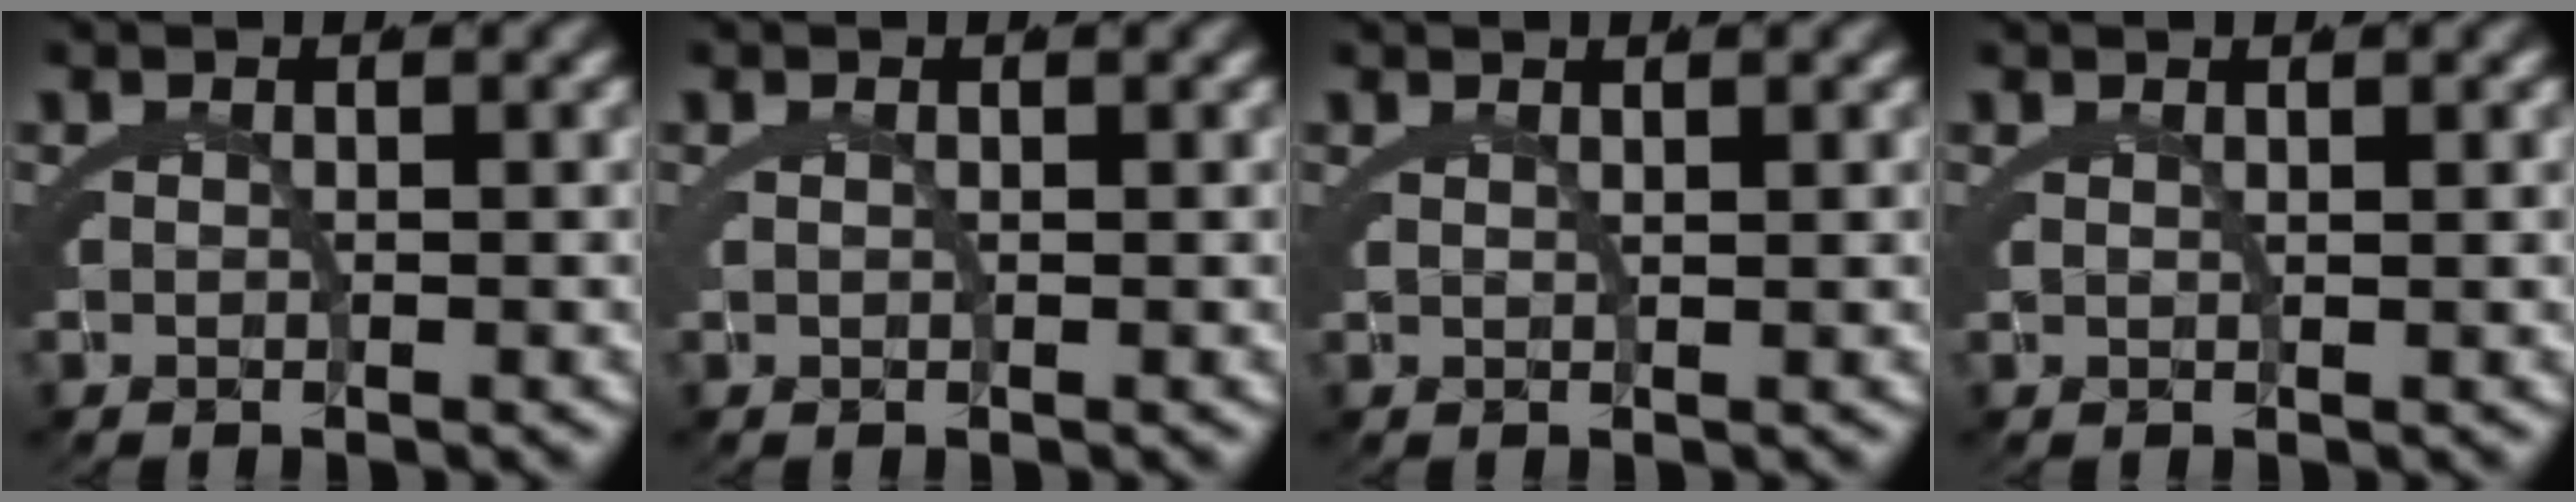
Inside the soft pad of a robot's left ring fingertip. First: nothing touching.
{"total": 0.8, "force": [0.5, -0.5, 0.3], "torque": [-0.007, 0.000, 0.010]}
{"total": 1.6, "force": [1.2, -1.0, 0.5], "torque": [-0.004, 0.003, 0.023]}
{"total": 1.3, "force": [0.9, -0.9, 0.4], "torque": [-0.005, 0.001, 0.019]}